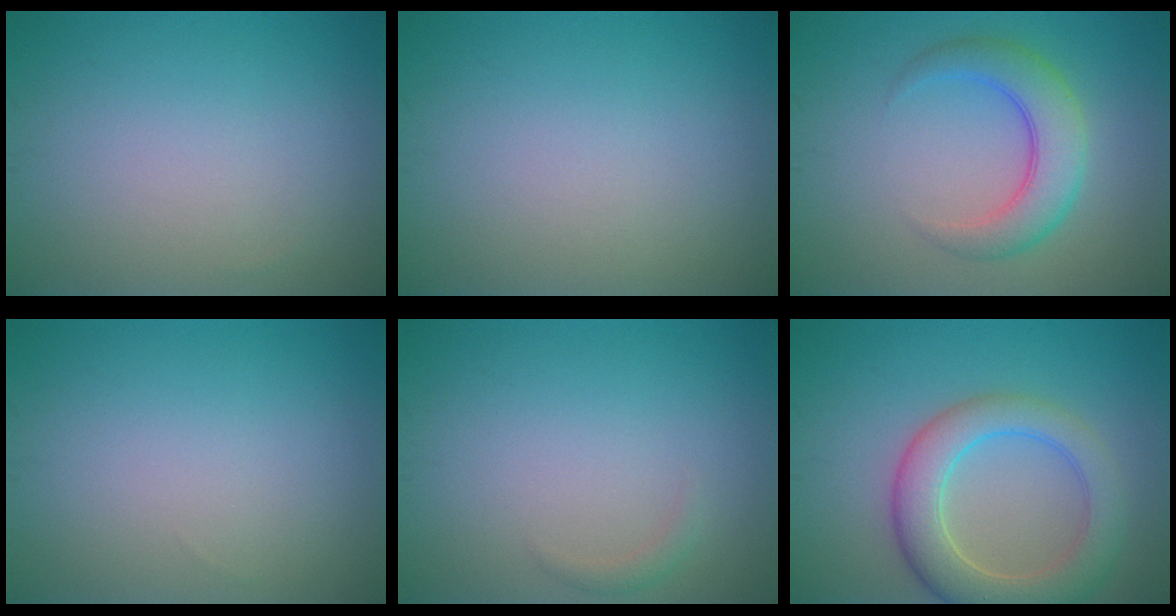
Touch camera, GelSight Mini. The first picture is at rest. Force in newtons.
{"total": 0.0}
{"total": 4.7, "press": 4.7, "slide": 0.2}
{"total": 0.0}
{"total": 0.8, "press": 0.8, "slide": 0.1}
{"total": 6.1, "press": 6.1, "slide": 0.5}